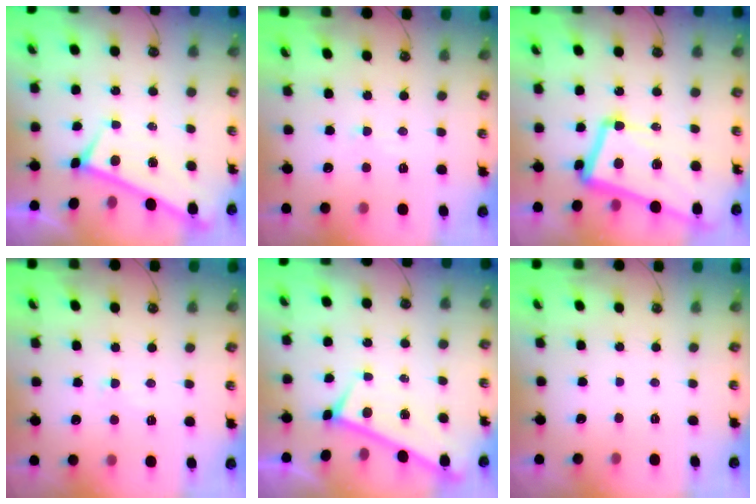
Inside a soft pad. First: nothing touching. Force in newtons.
{"total": 0.8, "press": 0.6, "slide": 0.5}
{"total": 14.9, "press": 14.6, "slide": 3.1}
{"total": 0.9, "press": 0.3, "slide": 0.9}
{"total": 0.0}
{"total": 0.0}